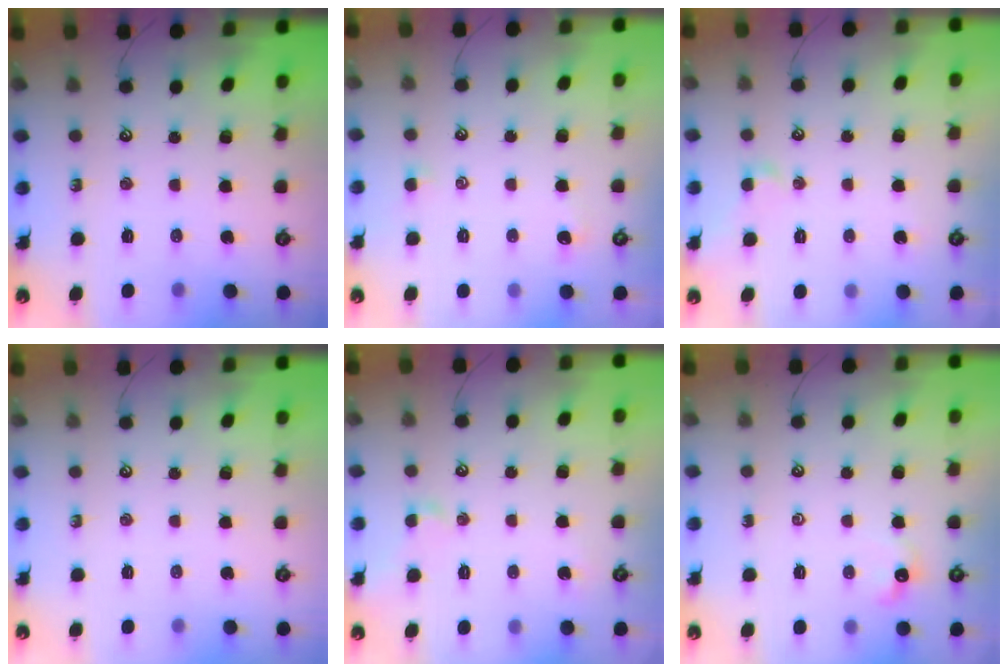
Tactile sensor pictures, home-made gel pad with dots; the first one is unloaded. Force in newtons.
{"total": 1.8, "press": 1.7, "slide": 0.5}
{"total": 0.9, "press": 0.8, "slide": 0.5}
{"total": 0.0}
{"total": 1.0, "press": 0.9, "slide": 0.3}
{"total": 3.2, "press": 3.2, "slide": 0.6}